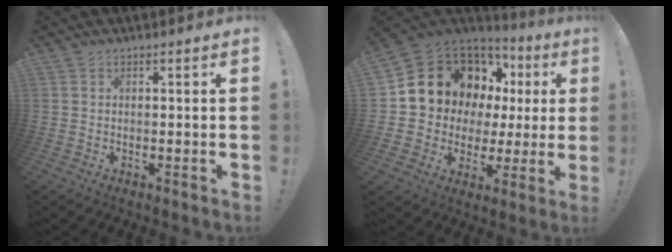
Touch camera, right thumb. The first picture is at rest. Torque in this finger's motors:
{"motor_torque": [2.09, 2.15, 0.63, -0.48, 0.13]}